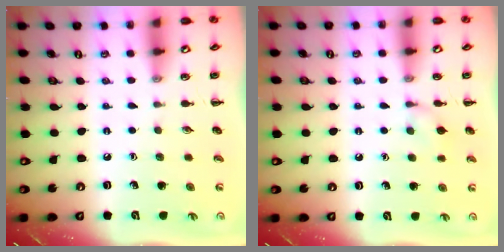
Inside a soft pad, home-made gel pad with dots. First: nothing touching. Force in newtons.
{"total": 6.9, "press": 6.5, "slide": 2.2}